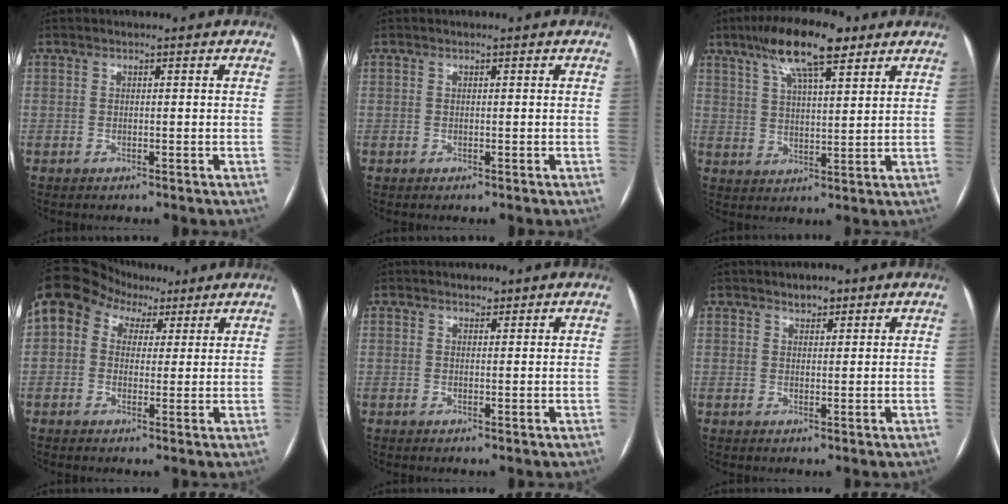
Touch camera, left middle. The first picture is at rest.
{"total": 0.0}
{"total": 11.9, "force": [7.6, 2.7, 8.8], "torque": [-0.161, 0.020, 0.131]}
{"total": 11.8, "force": [6.5, 9.2, 3.6], "torque": [-0.057, 0.054, 0.099]}
{"total": 1.2, "force": [1.0, 0.5, 0.4], "torque": [-0.013, 0.000, 0.016]}
{"total": 2.1, "force": [1.6, 0.9, 1.0], "torque": [-0.019, 0.003, 0.025]}